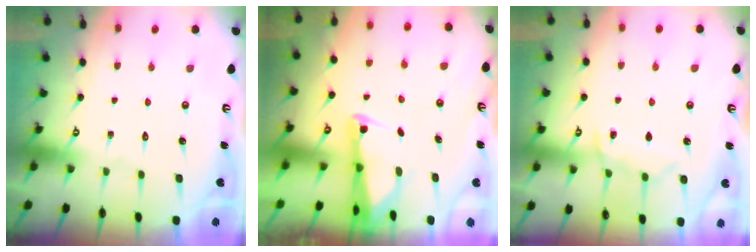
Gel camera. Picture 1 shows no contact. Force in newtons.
{"total": 2.4, "press": 2.4, "slide": 0.3}
{"total": 8.6, "press": 8.6, "slide": 0.9}